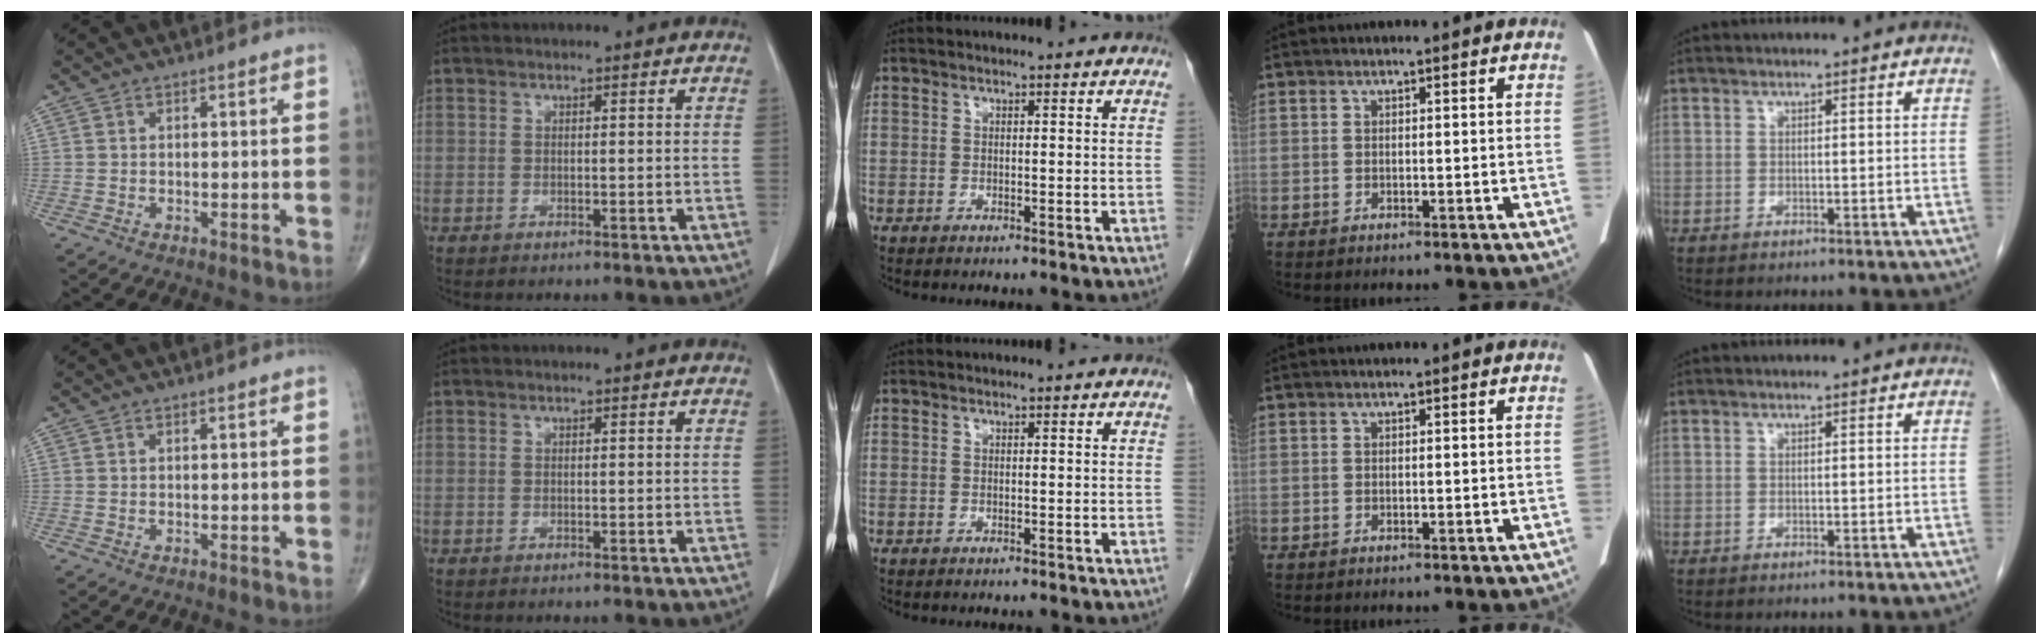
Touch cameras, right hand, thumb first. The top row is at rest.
{}